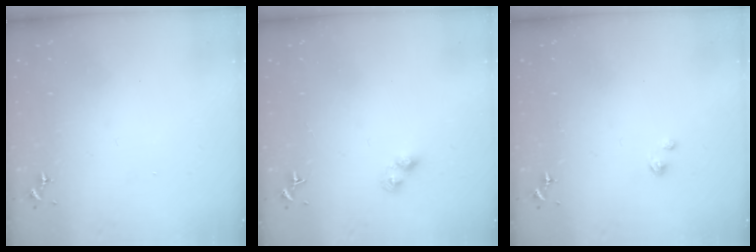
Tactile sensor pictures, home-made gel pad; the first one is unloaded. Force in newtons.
{"total": 3.7, "press": 3.7, "slide": 0.2}
{"total": 1.1, "press": 1.1, "slide": 0.1}